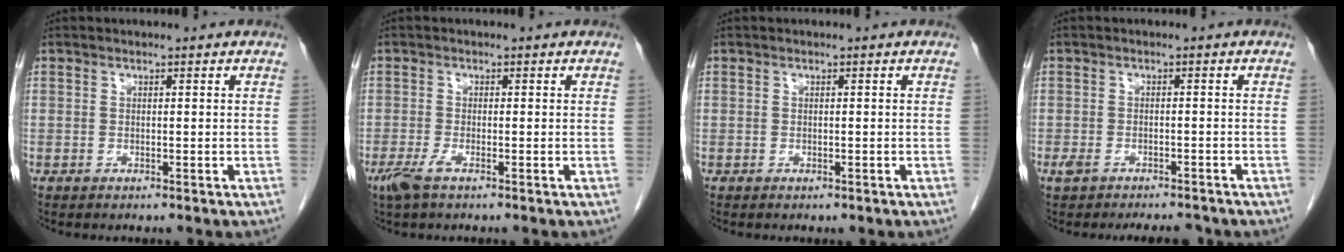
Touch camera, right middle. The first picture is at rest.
{"total": 2.7, "force": [-1.6, 0.5, 2.1], "torque": [-0.049, -0.007, -0.035]}
{"total": 0.0}
{"total": 4.9, "force": [-4.0, 1.9, 2.1], "torque": [-0.036, 0.005, -0.056]}